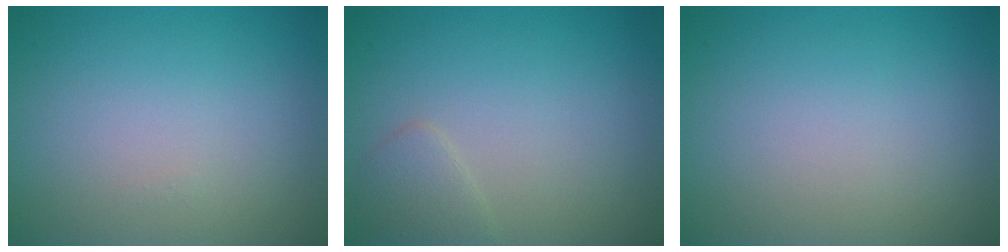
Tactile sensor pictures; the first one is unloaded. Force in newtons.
{"total": 1.4, "press": 1.4, "slide": 0.1}
{"total": 0.0}